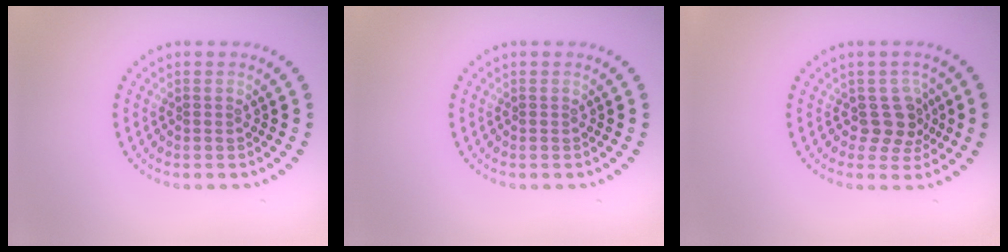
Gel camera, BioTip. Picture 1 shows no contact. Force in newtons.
{"total": 0.0}
{"total": 2.7, "press": 2.1, "slide": 1.6}